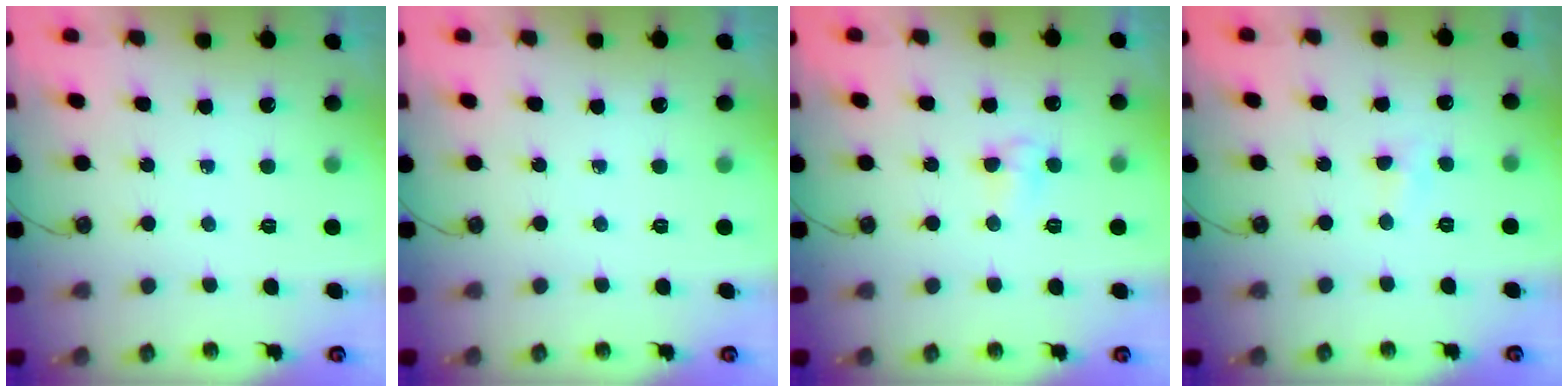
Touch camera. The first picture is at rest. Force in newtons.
{"total": 0.0}
{"total": 4.4, "press": 4.4, "slide": 0.5}
{"total": 3.6, "press": 3.6, "slide": 0.5}